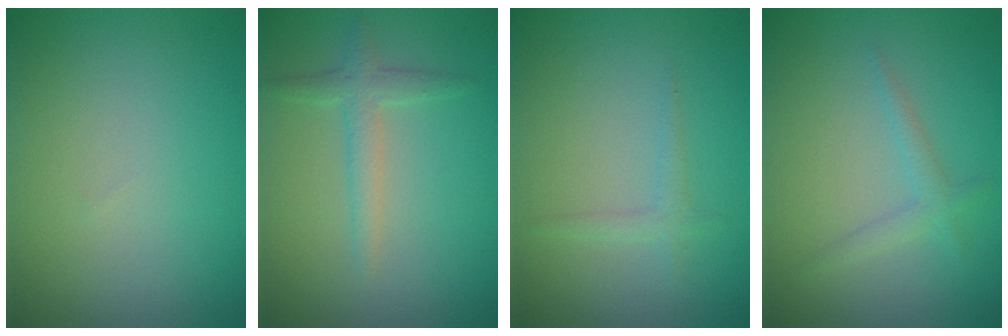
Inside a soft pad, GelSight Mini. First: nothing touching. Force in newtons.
{"total": 1.9, "press": 1.9, "slide": 0.0}
{"total": 1.0, "press": 1.0, "slide": 0.1}
{"total": 1.4, "press": 1.4, "slide": 0.0}